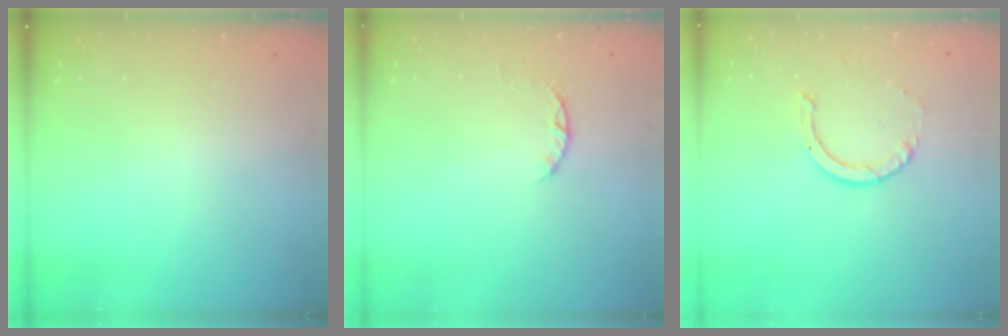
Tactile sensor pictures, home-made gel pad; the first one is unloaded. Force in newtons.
{"total": 2.5, "press": 2.4, "slide": 0.4}
{"total": 3.5, "press": 3.5, "slide": 0.4}